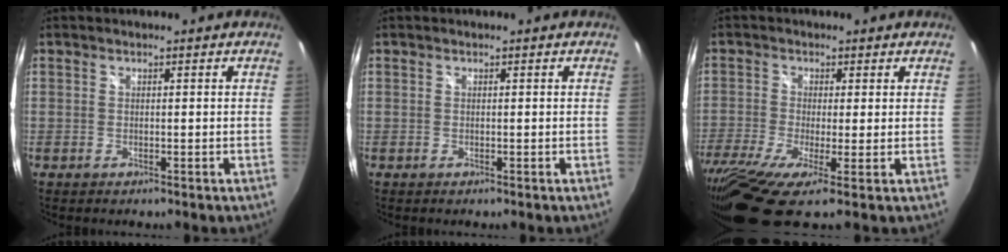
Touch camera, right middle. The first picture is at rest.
{"total": 0.0}
{"total": 13.1, "force": [-6.1, 2.7, 11.3], "torque": [-0.241, -0.060, -0.117]}